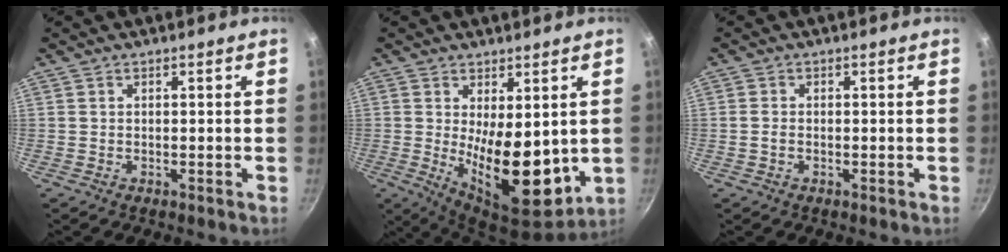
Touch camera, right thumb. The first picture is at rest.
{"total": 15.0, "force": [0.2, 6.9, 13.4], "torque": [-0.177, -0.038, 0.019]}
{"total": 1.5, "force": [-0.3, 1.1, 0.9], "torque": [-0.019, 0.006, -0.008]}